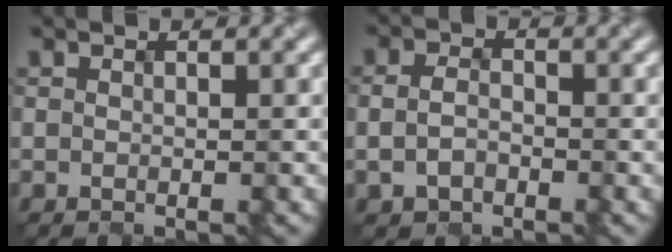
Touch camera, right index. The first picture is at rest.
{"total": 2.1, "force": [-1.2, 1.4, 1.0], "torque": [-0.028, -0.001, -0.013]}